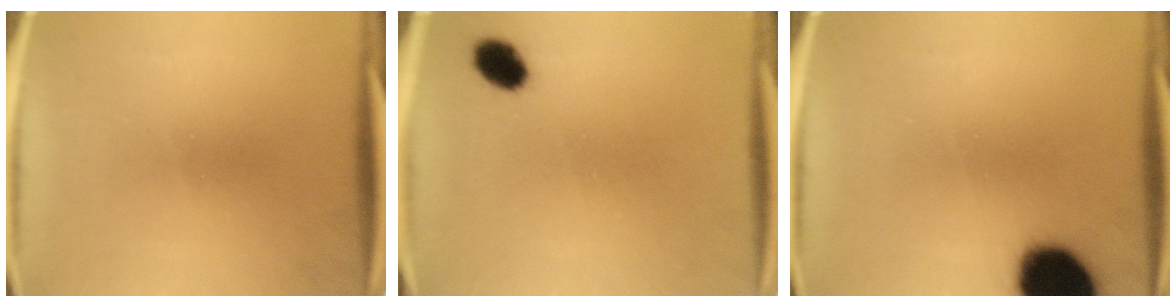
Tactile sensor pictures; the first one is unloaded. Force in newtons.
{"total": 4.7}
{"total": 18.8}